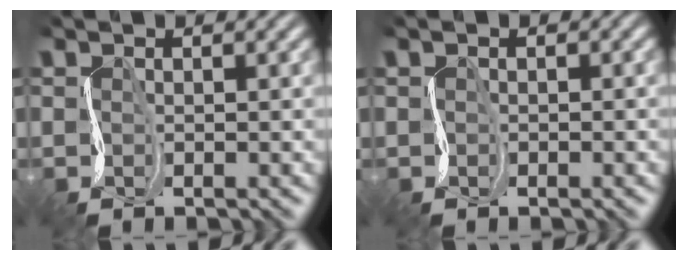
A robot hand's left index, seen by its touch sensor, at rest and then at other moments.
{"total": 0.6, "force": [-0.1, 0.4, 0.4], "torque": [-0.008, 0.000, -0.003]}